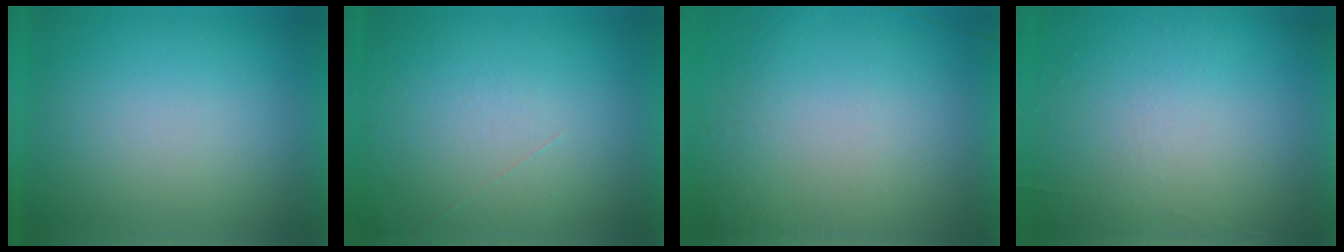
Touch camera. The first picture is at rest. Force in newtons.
{"total": 1.2}
{"total": 6.1}
{"total": 5.8}